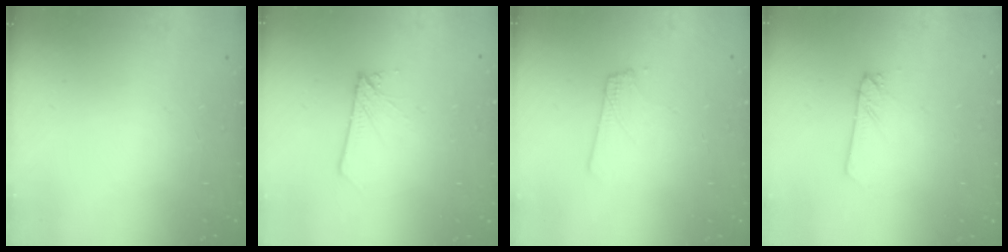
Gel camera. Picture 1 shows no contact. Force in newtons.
{"total": 1.6, "press": 1.6, "slide": 0.1}
{"total": 1.8, "press": 1.8, "slide": 0.1}
{"total": 1.6, "press": 1.6, "slide": 0.0}